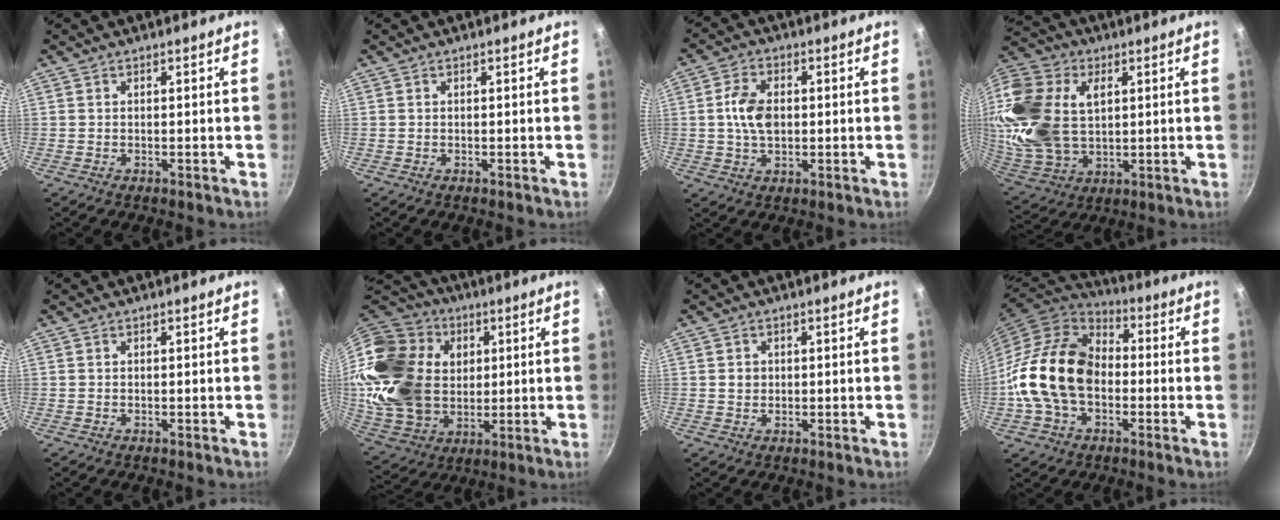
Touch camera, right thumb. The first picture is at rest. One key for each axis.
{"total": 0.0}
{"total": 7.5, "fx": 0.4, "fy": 4.8, "fz": 5.7, "tx": -0.099, "ty": 0.009, "tz": 0.003}
{"total": 25.9, "fx": 5.3, "fy": 17.5, "fz": 18.2, "tx": -0.391, "ty": 0.004, "tz": 0.103}
{"total": 0.0}
{"total": 26.3, "fx": 5.7, "fy": 20.4, "fz": 15.6, "tx": -0.283, "ty": 0.005, "tz": 0.121}
{"total": 1.8, "fx": 0.2, "fy": 1.6, "fz": 0.7, "tx": -0.003, "ty": 0.005, "tz": 0.004}
{"total": 18.7, "fx": -2.0, "fy": 13.2, "fz": 13.1, "tx": -0.213, "ty": 0.035, "tz": -0.049}